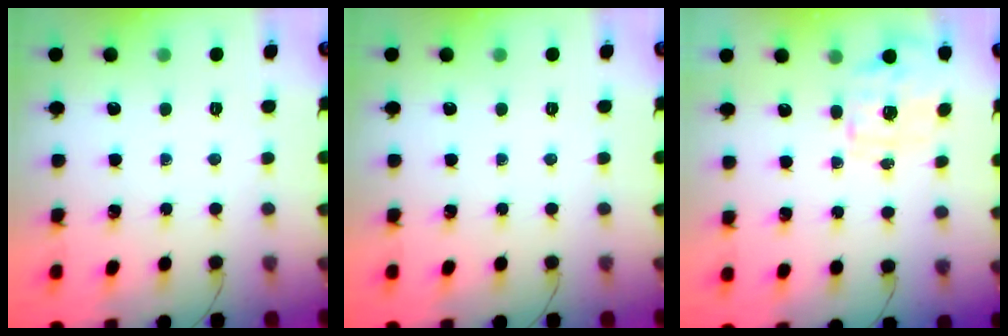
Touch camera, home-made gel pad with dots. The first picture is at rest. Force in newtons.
{"total": 0.0}
{"total": 1.9, "press": 1.8, "slide": 0.6}